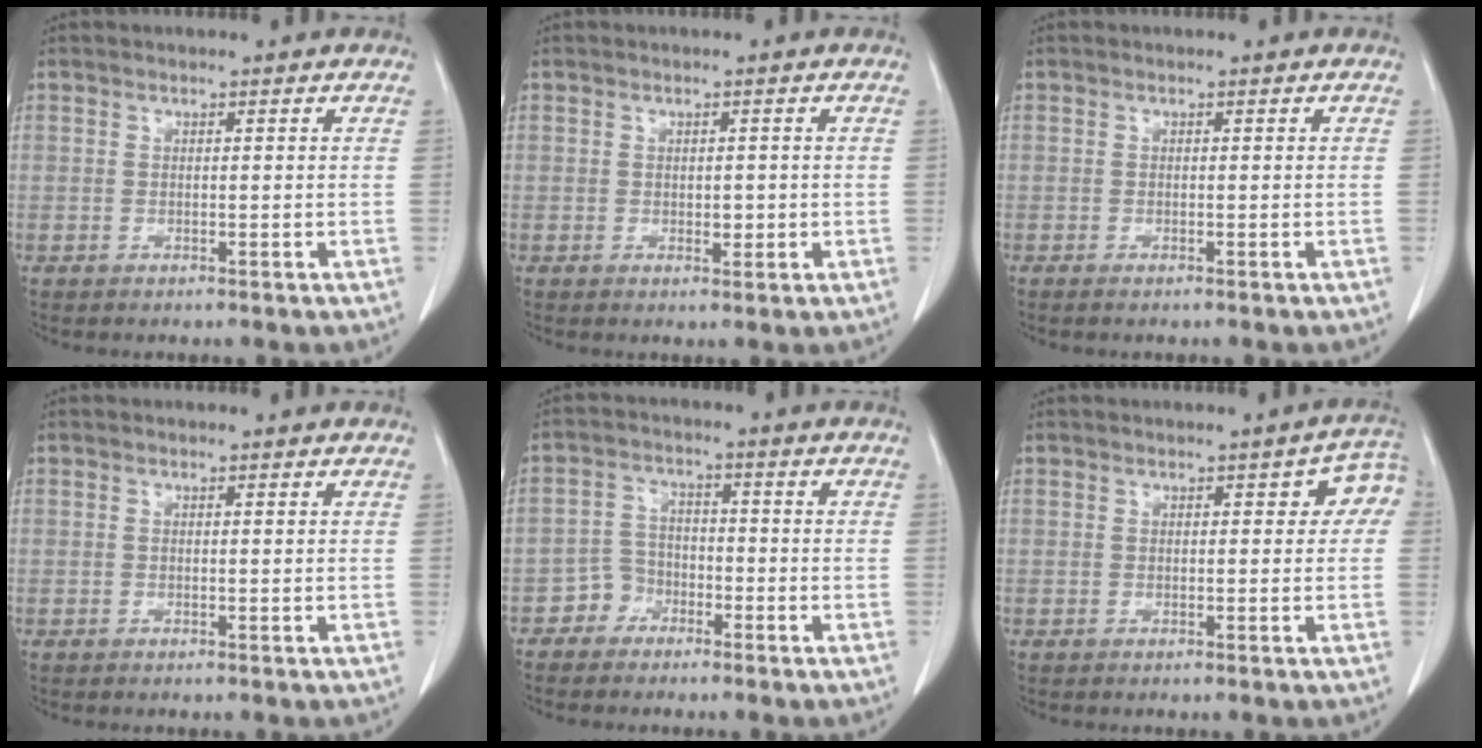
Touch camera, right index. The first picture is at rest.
{"total": 1.7, "force": [-0.2, 1.0, 1.3], "torque": [-0.017, 0.000, 0.002]}
{"total": 0.7, "force": [-0.5, 0.0, 0.4], "torque": [-0.010, -0.002, -0.009]}
{"total": 0.0}
{"total": 3.7, "force": [-2.3, 2.9, 0.2], "torque": [0.005, 0.014, -0.046]}
{"total": 4.5, "force": [1.1, 2.0, 3.9], "torque": [-0.039, 0.022, 0.008]}